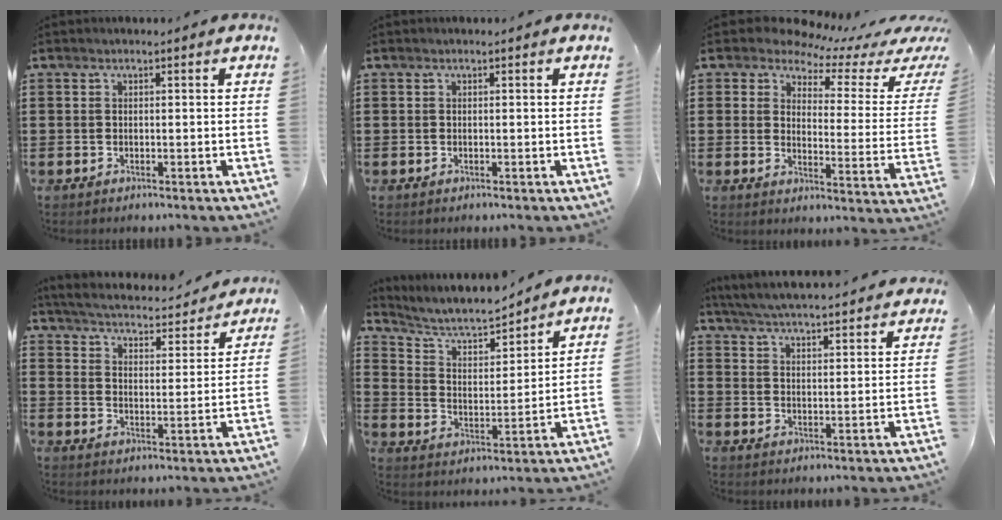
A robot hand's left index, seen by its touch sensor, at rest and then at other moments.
{"total": 0.0}
{"total": 5.5, "force": [4.8, 2.0, 1.8], "torque": [-0.050, -0.035, 0.079]}
{"total": 4.1, "force": [4.0, -0.2, 0.4], "torque": [-0.033, -0.036, 0.063]}
{"total": 6.2, "force": [5.5, 1.3, 2.4], "torque": [-0.073, -0.034, 0.090]}
{"total": 5.4, "force": [5.2, -0.8, 0.9], "torque": [-0.043, -0.040, 0.087]}